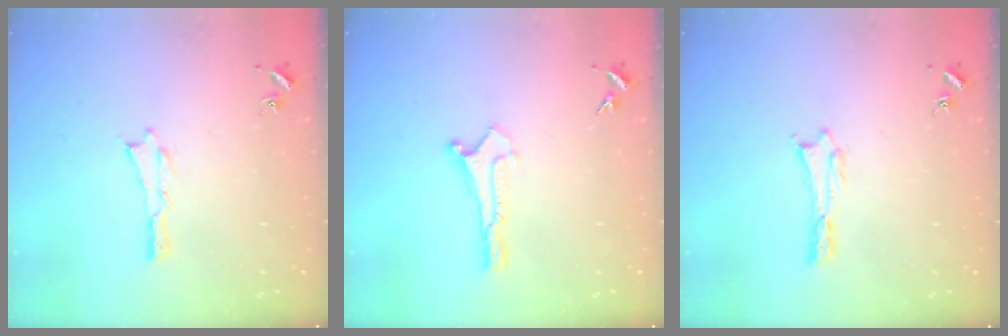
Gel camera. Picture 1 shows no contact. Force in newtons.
{"total": 0.0}
{"total": 0.0}